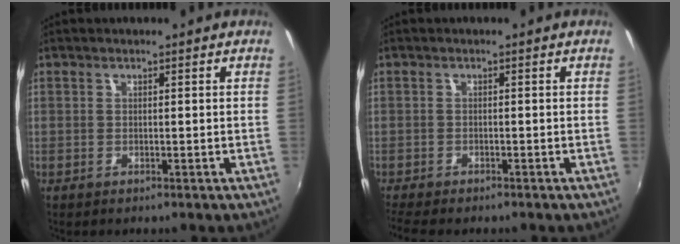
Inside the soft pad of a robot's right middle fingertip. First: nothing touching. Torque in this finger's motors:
{"motor_torque": [1.16, -0.98, 0.15, 0.10]}